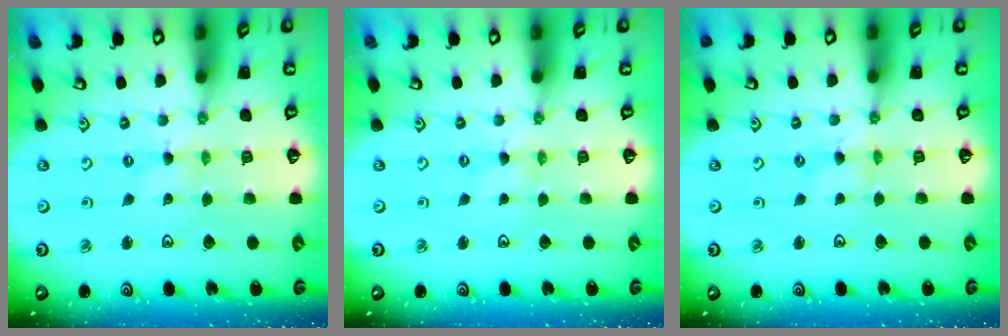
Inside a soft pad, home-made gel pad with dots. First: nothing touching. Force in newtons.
{"total": 0.0}
{"total": 0.0}